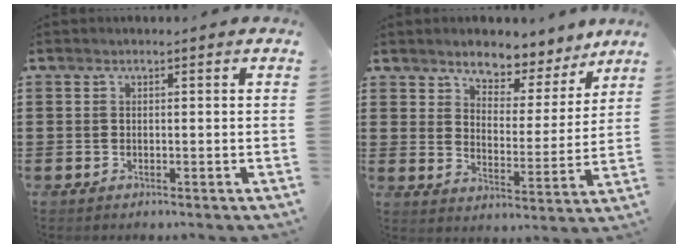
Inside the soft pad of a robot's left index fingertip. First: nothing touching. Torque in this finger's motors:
{"motor_torque": [1.41, -0.73, 0.27, 0.09]}